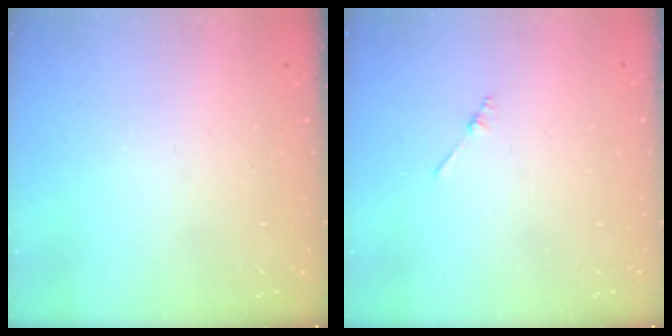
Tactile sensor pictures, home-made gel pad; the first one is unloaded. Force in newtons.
{"total": 1.3, "press": 1.3, "slide": 0.3}